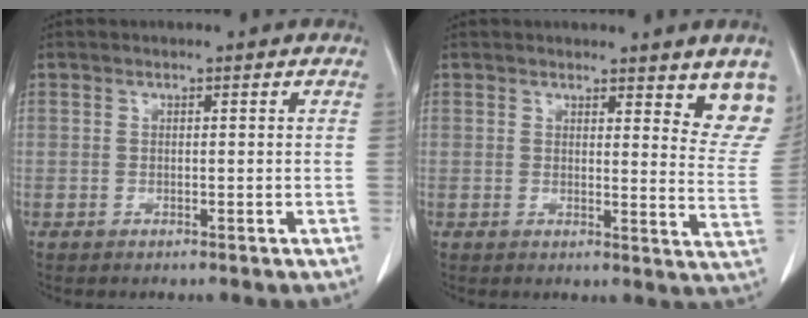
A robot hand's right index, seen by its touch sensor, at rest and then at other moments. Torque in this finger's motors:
{"motor_torque": [0.18, 0.21, 0.11, 0.01]}